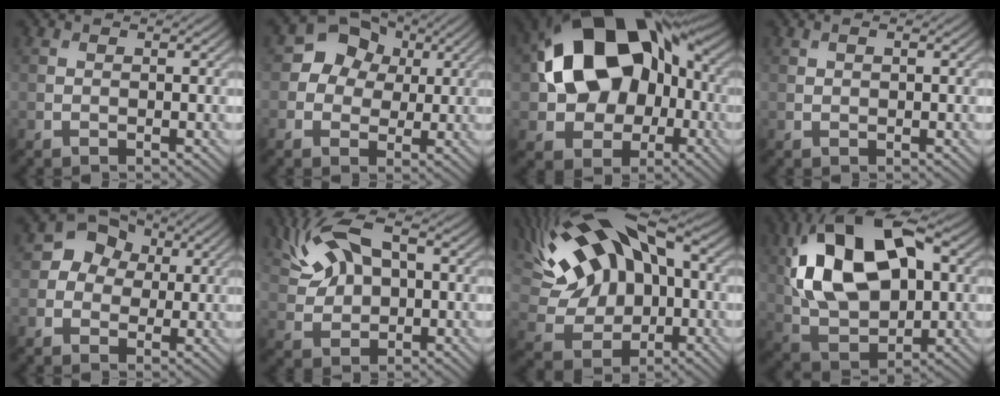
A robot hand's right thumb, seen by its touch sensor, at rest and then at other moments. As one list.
[{"total": 7.8, "force": [1.7, 6.8, 3.3], "torque": [-0.063, 0.030, 0.002]}, {"total": 17.1, "force": [1.7, 12.1, 12.0], "torque": [-0.196, 0.011, 0.019]}, {"total": 0.9, "force": [0.4, 0.4, 0.7], "torque": [-0.016, 0.001, 0.008]}, {"total": 5.8, "force": [0.8, 5.2, 2.6], "torque": [-0.043, 0.016, -0.010]}, {"total": 9.6, "force": [3.0, 5.7, 7.1], "torque": [-0.170, 0.021, 0.053]}, {"total": 17.4, "force": [4.0, 10.2, 13.5], "torque": [-0.283, 0.036, 0.061]}, {"total": 18.0, "force": [4.1, 10.3, 14.2], "torque": [-0.282, 0.028, 0.059]}]